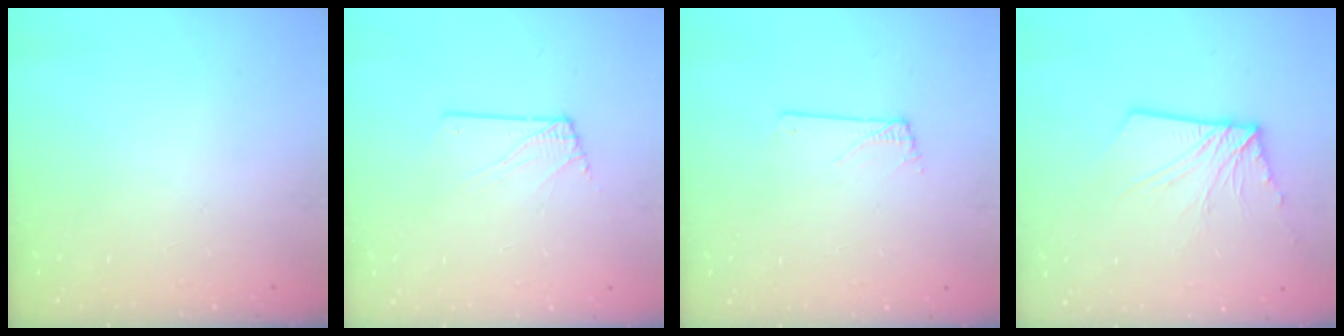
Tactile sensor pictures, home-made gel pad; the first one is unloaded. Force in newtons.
{"total": 2.6, "press": 2.6, "slide": 0.2}
{"total": 0.0}
{"total": 8.3, "press": 8.3, "slide": 0.7}